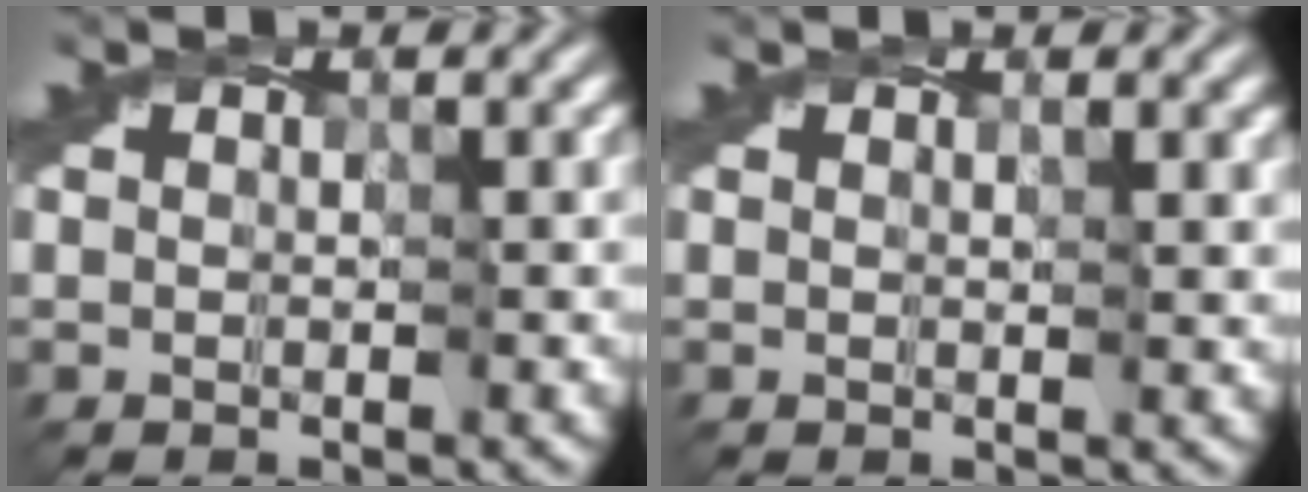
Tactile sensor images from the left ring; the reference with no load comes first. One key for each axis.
{"total": 0.9, "fx": 0.4, "fy": 0.0, "fz": 0.8, "tx": -0.012, "ty": 0.001, "tz": 0.004}